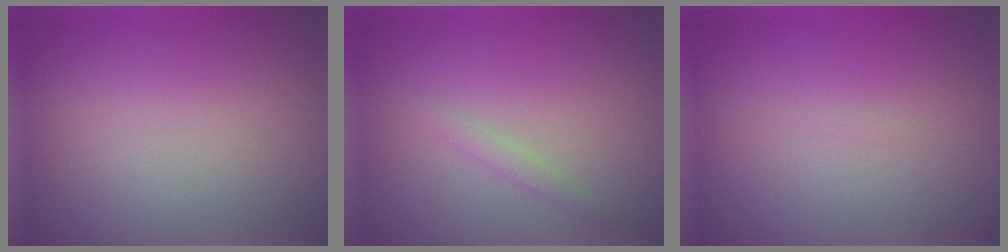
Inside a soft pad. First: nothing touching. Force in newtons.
{"total": 1.0, "press": 1.0, "slide": 0.0}
{"total": 0.0}